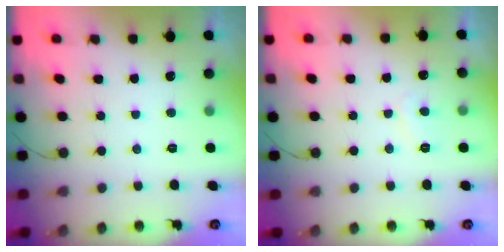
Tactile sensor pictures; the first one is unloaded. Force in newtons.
{"total": 3.5, "press": 3.5, "slide": 0.3}